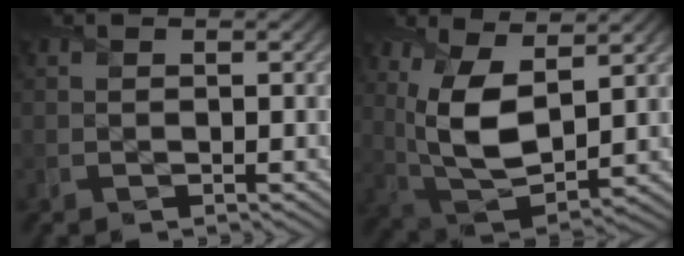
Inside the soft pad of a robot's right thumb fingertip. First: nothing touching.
{"total": 11.1, "force": [3.5, 5.7, 8.9], "torque": [-0.210, -0.007, 0.068]}